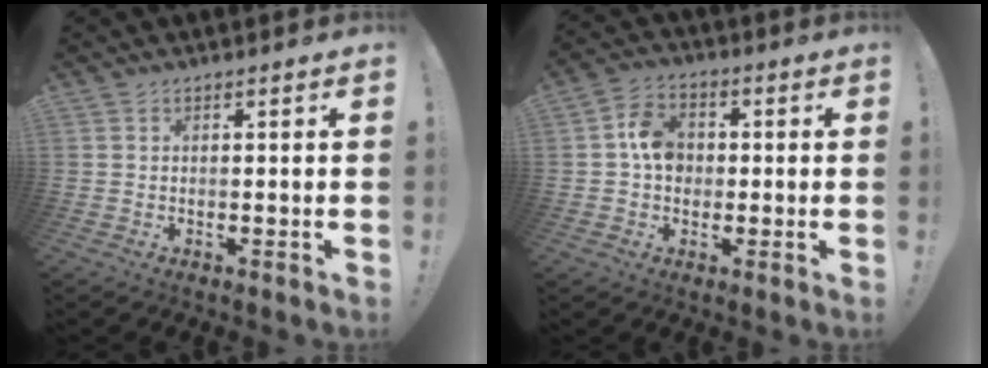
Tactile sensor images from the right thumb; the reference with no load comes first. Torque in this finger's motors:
{"motor_torque": [0.04, 0.07, 0.23, 0.22, -0.02]}